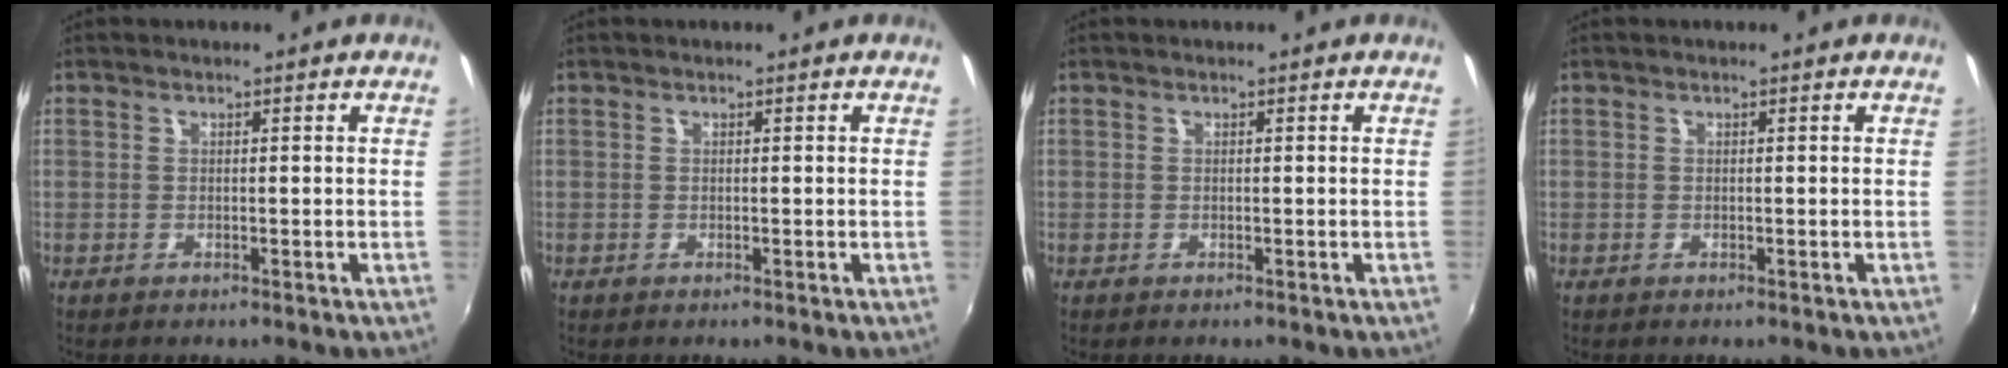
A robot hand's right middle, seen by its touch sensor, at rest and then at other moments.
{"total": 0.0}
{"total": 0.0}
{"total": 0.0}